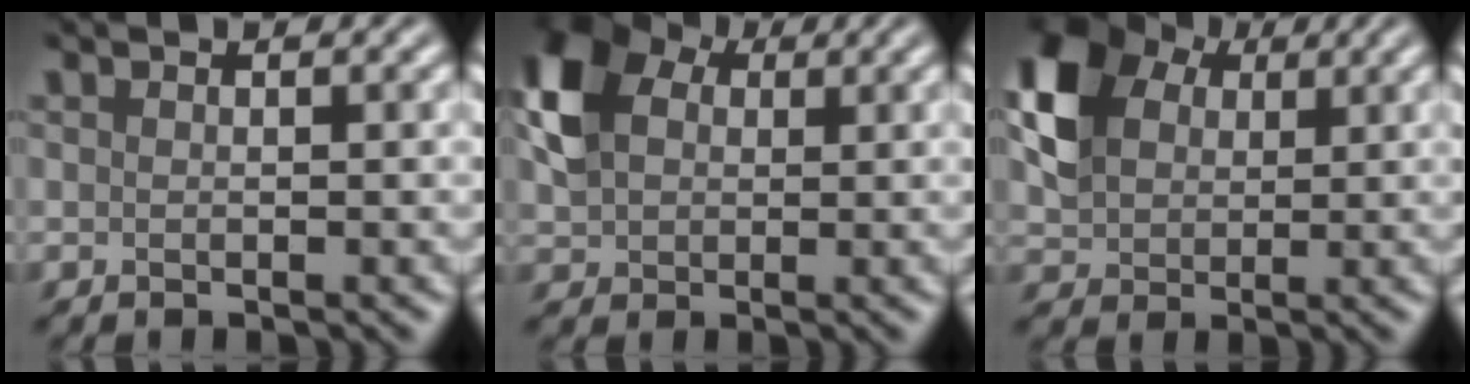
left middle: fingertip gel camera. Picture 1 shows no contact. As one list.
[{"total": 6.2, "force": [1.7, 4.6, 3.7], "torque": [-0.098, 0.013, 0.027]}, {"total": 6.9, "force": [2.4, 5.2, 3.8], "torque": [-0.099, 0.009, 0.040]}]